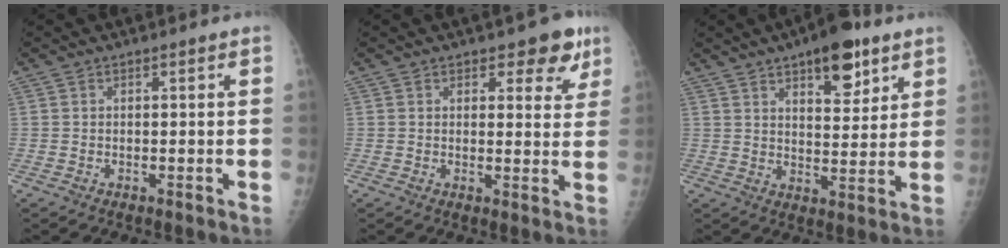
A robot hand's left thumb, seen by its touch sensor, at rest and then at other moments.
{"total": 6.4, "force": [4.0, 3.2, 3.9], "torque": [-0.010, -0.017, 0.046]}
{"total": 11.9, "force": [7.0, 4.9, 8.3], "torque": [-0.090, -0.034, 0.101]}